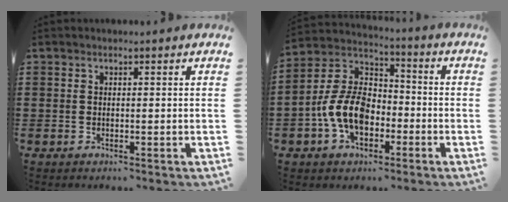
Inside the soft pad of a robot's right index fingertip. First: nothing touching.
{"total": 10.1, "force": [-3.2, 6.5, 6.9], "torque": [-0.170, 0.012, -0.067]}